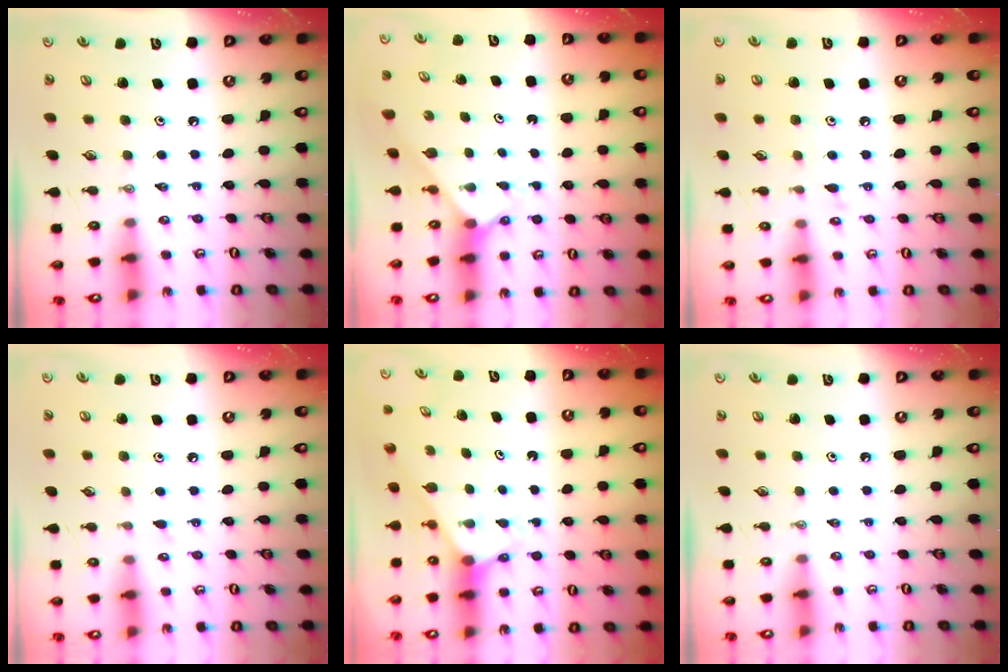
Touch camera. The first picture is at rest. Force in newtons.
{"total": 1.9, "press": 1.9, "slide": 0.2}
{"total": 5.6, "press": 5.6, "slide": 0.2}
{"total": 3.9, "press": 3.8, "slide": 0.5}
{"total": 2.6, "press": 2.6, "slide": 0.2}
{"total": 0.0}